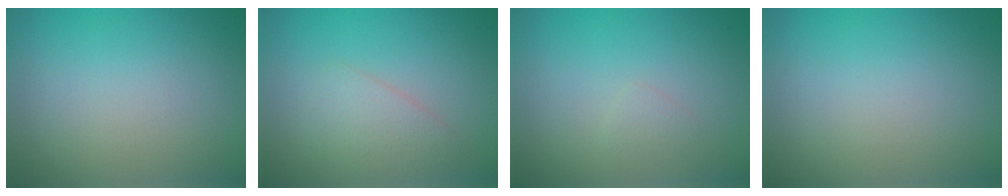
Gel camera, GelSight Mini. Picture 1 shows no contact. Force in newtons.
{"total": 2.3, "press": 2.3, "slide": 0.1}
{"total": 0.7, "press": 0.7, "slide": 0.1}
{"total": 0.0}